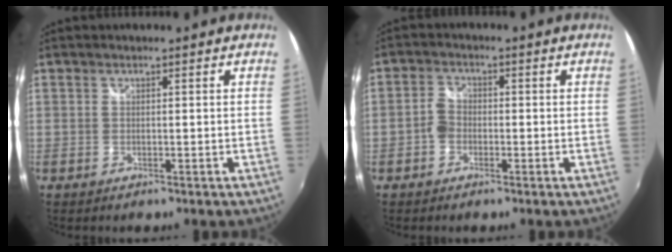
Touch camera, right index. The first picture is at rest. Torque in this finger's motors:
{"motor_torque": [0.58, 0.19, 0.19, 0.05]}